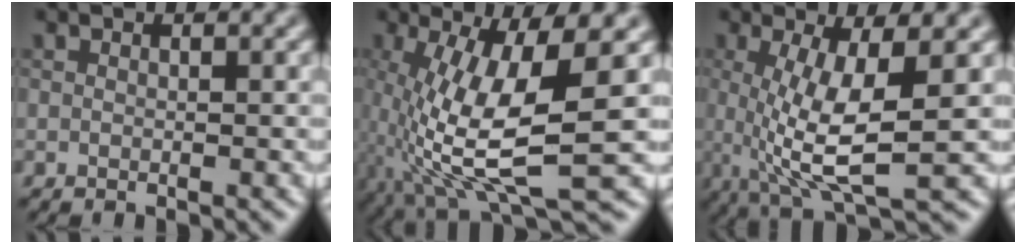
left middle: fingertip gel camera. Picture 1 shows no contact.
{"total": 9.9, "force": [-1.6, 2.9, 9.4], "torque": [-0.195, -0.011, -0.023]}
{"total": 7.2, "force": [-0.1, 1.9, 7.0], "torque": [-0.139, -0.009, 0.005]}